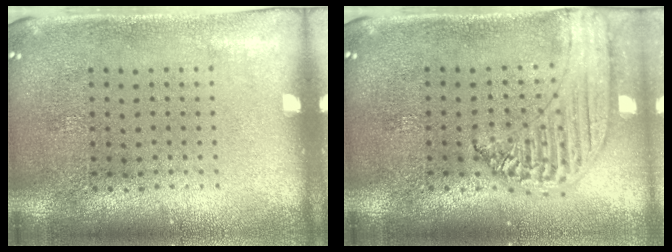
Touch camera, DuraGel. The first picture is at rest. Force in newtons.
{"total": 1.4, "press": 1.3, "slide": 0.3}